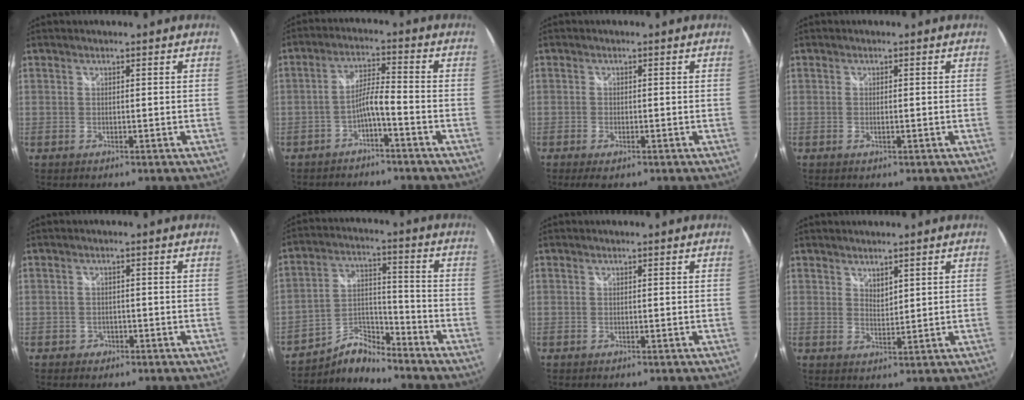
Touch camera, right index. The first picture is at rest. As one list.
[{"total": 4.6, "force": [-3.0, 0.2, 3.5], "torque": [-0.080, 0.011, -0.053]}, {"total": 3.1, "force": [-2.0, 1.2, 2.1], "torque": [-0.048, -0.008, -0.033]}, {"total": 1.0, "force": [-0.2, 0.1, 0.9], "torque": [-0.019, 0.000, -0.005]}, {"total": 2.0, "force": [-1.1, 1.6, 0.3], "torque": [-0.010, 0.003, -0.013]}, {"total": 7.5, "force": [-7.2, 1.7, 1.4], "torque": [-0.033, 0.035, -0.145]}, {"total": 0.0}, {"total": 2.3, "force": [1.9, 0.9, 0.8], "torque": [-0.010, -0.001, 0.034]}]